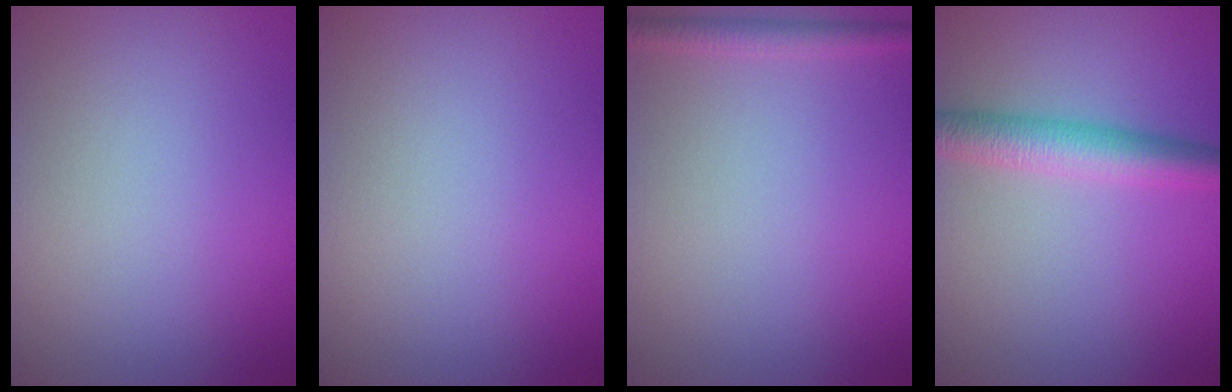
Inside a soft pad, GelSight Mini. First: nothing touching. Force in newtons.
{"total": 0.0}
{"total": 1.7, "press": 1.7, "slide": 0.1}
{"total": 4.6, "press": 4.6, "slide": 0.0}